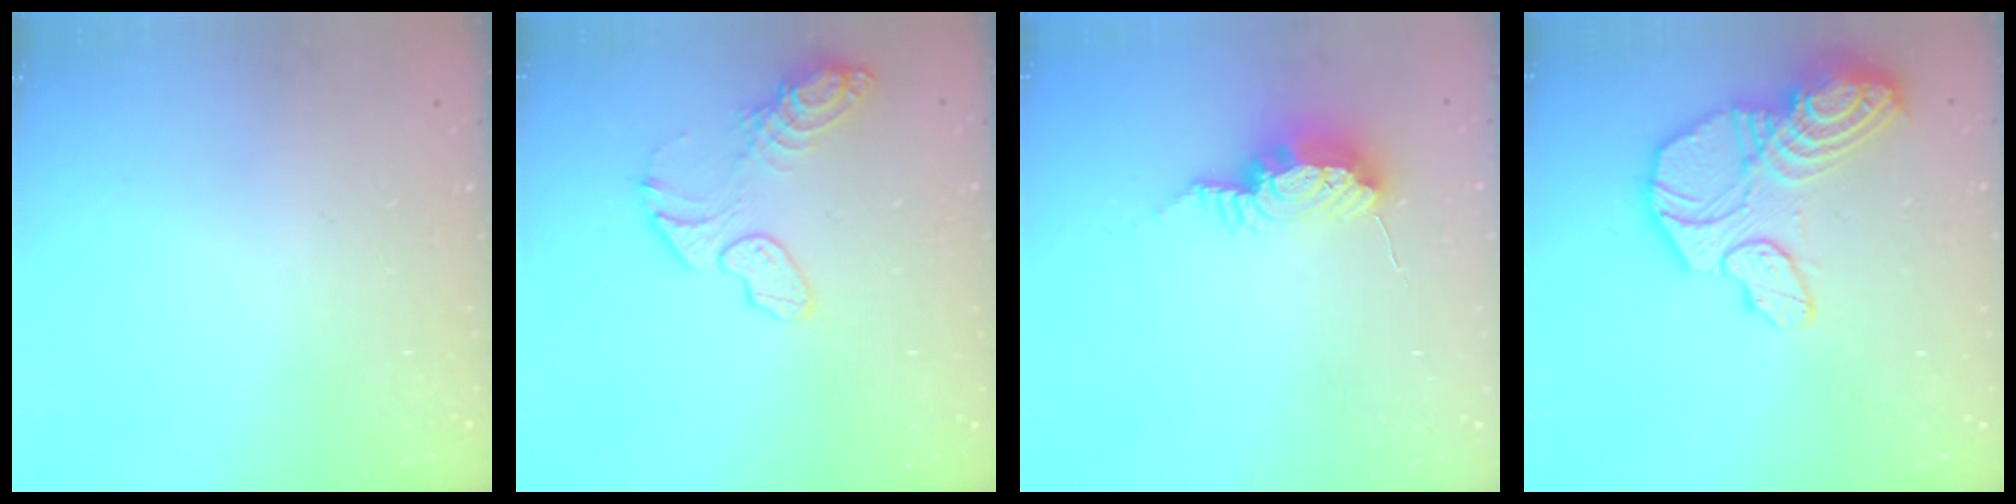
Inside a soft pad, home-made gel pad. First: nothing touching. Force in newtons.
{"total": 13.2, "press": 11.5, "slide": 6.5}
{"total": 9.1, "press": 9.1, "slide": 0.3}
{"total": 18.4, "press": 18.3, "slide": 1.7}